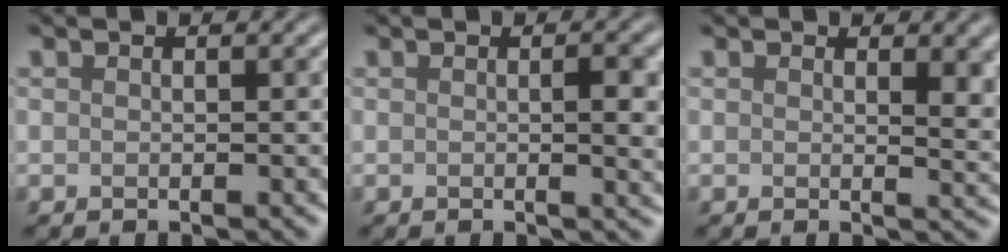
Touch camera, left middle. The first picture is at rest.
{"total": 2.9, "force": [0.1, 0.6, 2.8], "torque": [-0.037, -0.001, 0.001]}
{"total": 3.0, "force": [1.0, 1.1, 2.6], "torque": [-0.027, -0.005, 0.016]}